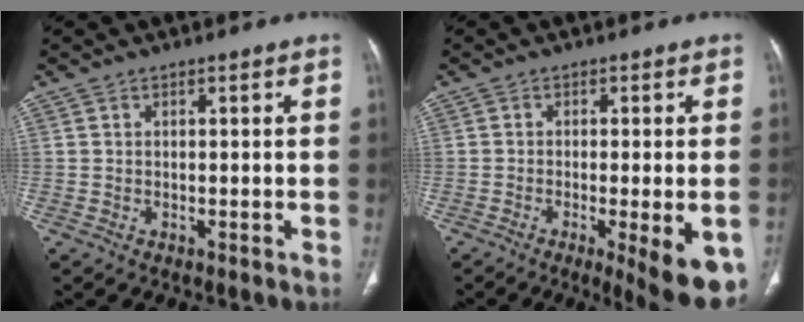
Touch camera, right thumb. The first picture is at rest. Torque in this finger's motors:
{"motor_torque": [-0.13, 0.64, 0.10, -0.13, 0.06]}